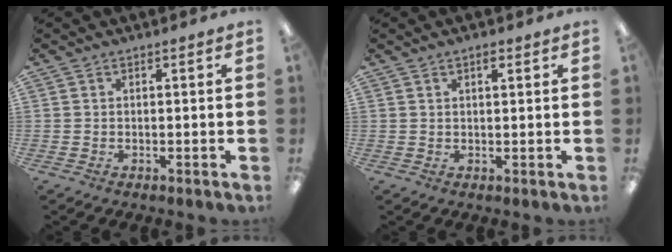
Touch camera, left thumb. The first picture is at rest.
{"total": 1.6, "force": [1.1, 0.5, 1.0], "torque": [-0.014, -0.002, 0.017]}